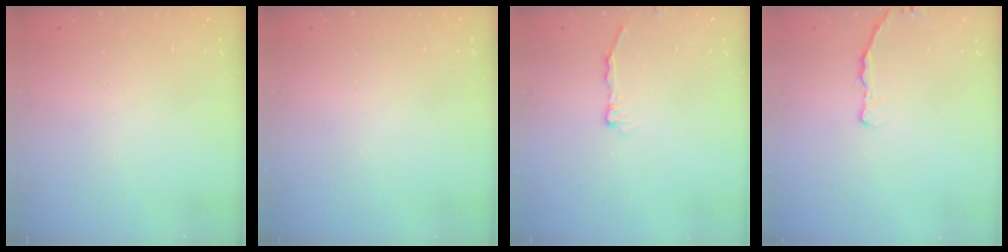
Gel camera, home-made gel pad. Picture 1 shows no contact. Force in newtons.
{"total": 0.0}
{"total": 5.0, "press": 5.0, "slide": 0.5}
{"total": 3.7, "press": 3.7, "slide": 0.6}